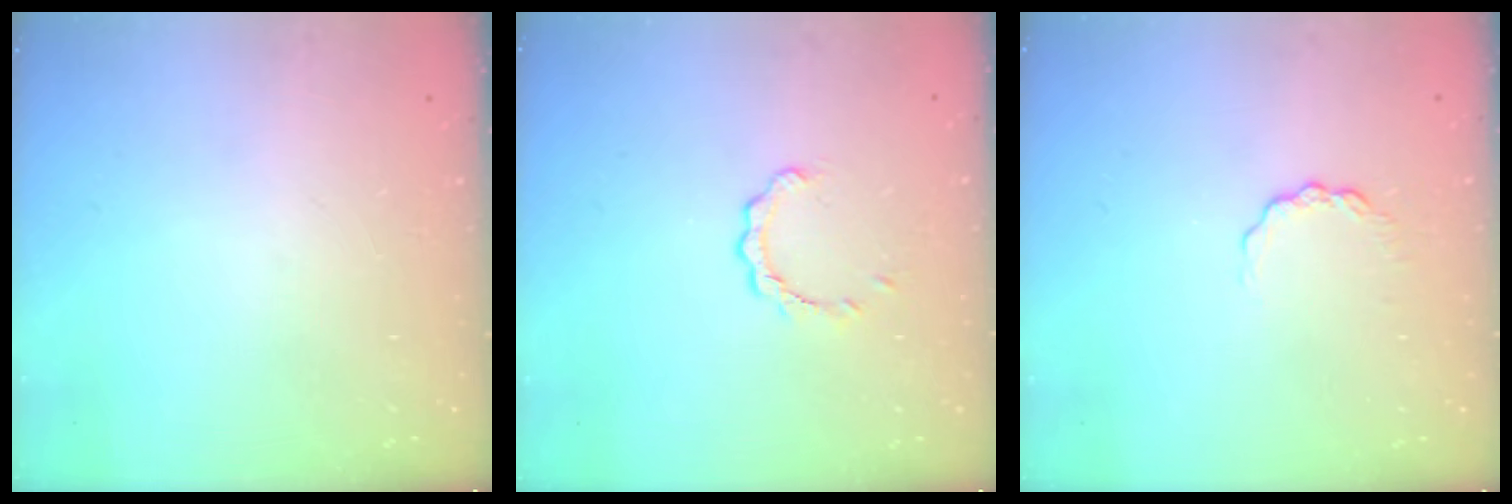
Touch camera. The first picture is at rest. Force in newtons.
{"total": 2.6, "press": 2.6, "slide": 0.3}
{"total": 3.8, "press": 3.8, "slide": 0.5}